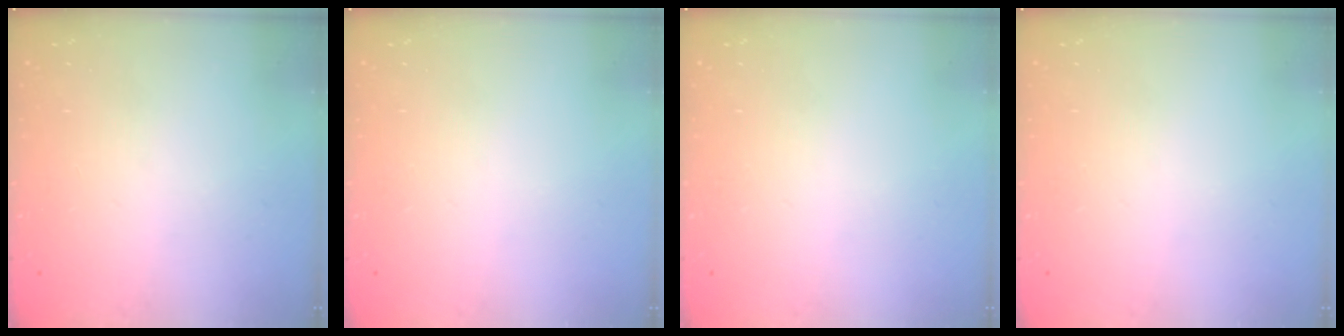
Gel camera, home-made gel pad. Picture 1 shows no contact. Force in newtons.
{"total": 0.0}
{"total": 0.0}
{"total": 0.0}